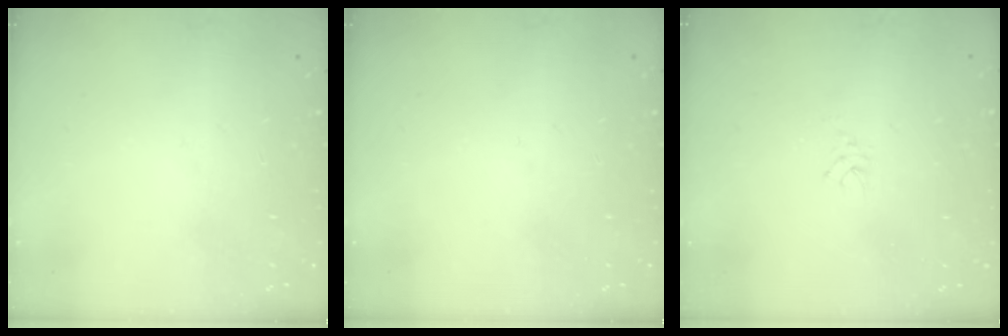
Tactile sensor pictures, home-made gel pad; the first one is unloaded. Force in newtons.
{"total": 0.0}
{"total": 2.4, "press": 2.4, "slide": 0.4}